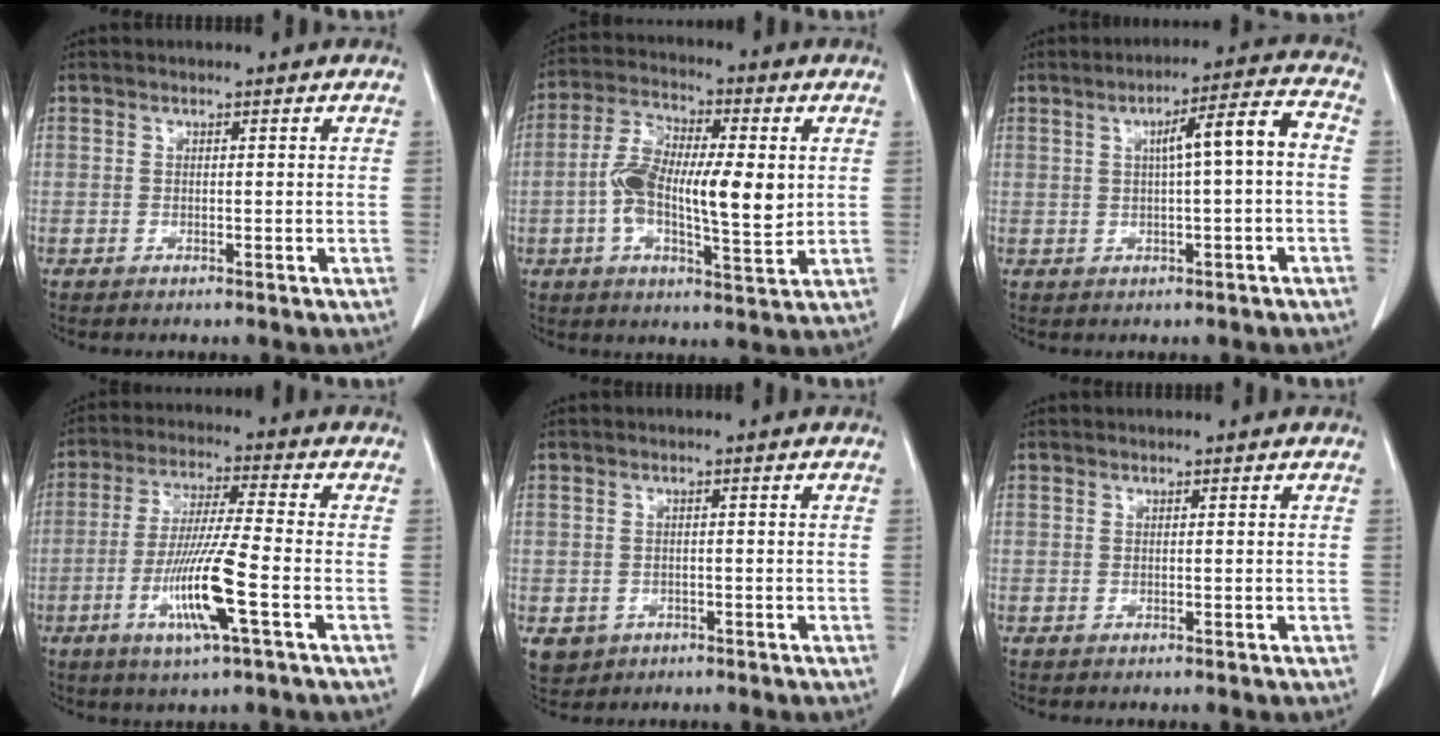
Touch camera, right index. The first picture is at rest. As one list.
[{"total": 14.5, "force": [0.1, 4.7, 13.7], "torque": [-0.253, 0.011, 0.000]}, {"total": 8.1, "force": [0.5, 1.1, 8.0], "torque": [-0.123, 0.028, 0.009]}, {"total": 12.2, "force": [-4.2, 0.2, 11.5], "torque": [-0.228, -0.018, -0.080]}, {"total": 6.9, "force": [-2.9, 5.9, 2.1], "torque": [-0.058, 0.002, -0.034]}, {"total": 0.0}]